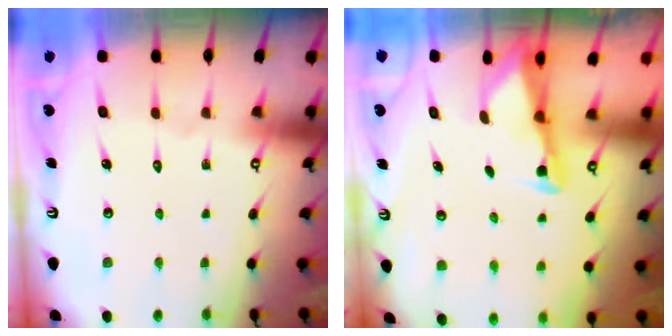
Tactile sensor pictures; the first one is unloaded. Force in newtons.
{"total": 3.0, "press": 3.0, "slide": 0.2}